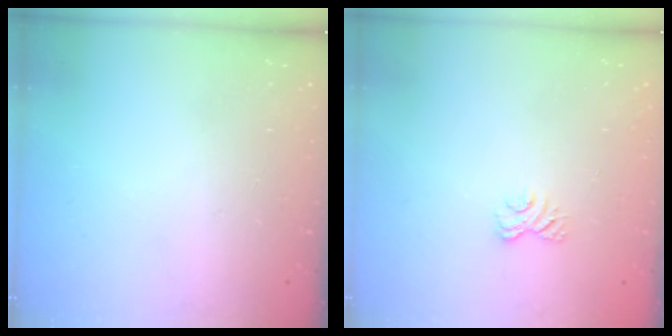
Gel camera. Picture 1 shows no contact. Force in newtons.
{"total": 2.5, "press": 2.2, "slide": 1.2}